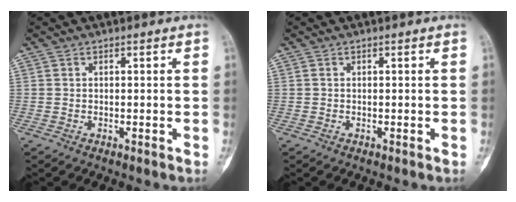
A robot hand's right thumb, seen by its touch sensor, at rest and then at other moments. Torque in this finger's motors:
{"motor_torque": [0.14, 0.11, 0.24, -0.30, 0.12]}